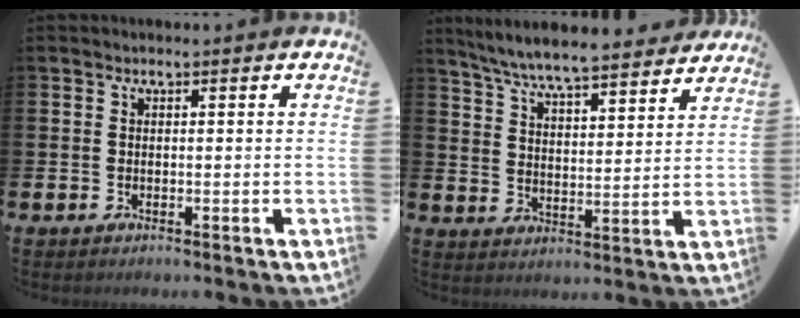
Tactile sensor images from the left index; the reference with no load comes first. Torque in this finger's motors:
{"motor_torque": [1.06, -1.07, 0.30, 0.21]}